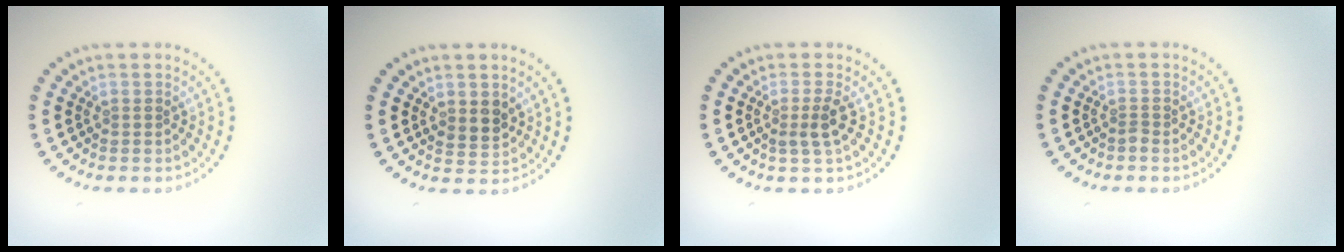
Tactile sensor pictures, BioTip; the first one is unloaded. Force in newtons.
{"total": 1.9, "press": 1.7, "slide": 0.8}
{"total": 2.0, "press": 1.6, "slide": 1.2}
{"total": 0.6, "press": 0.4, "slide": 0.4}